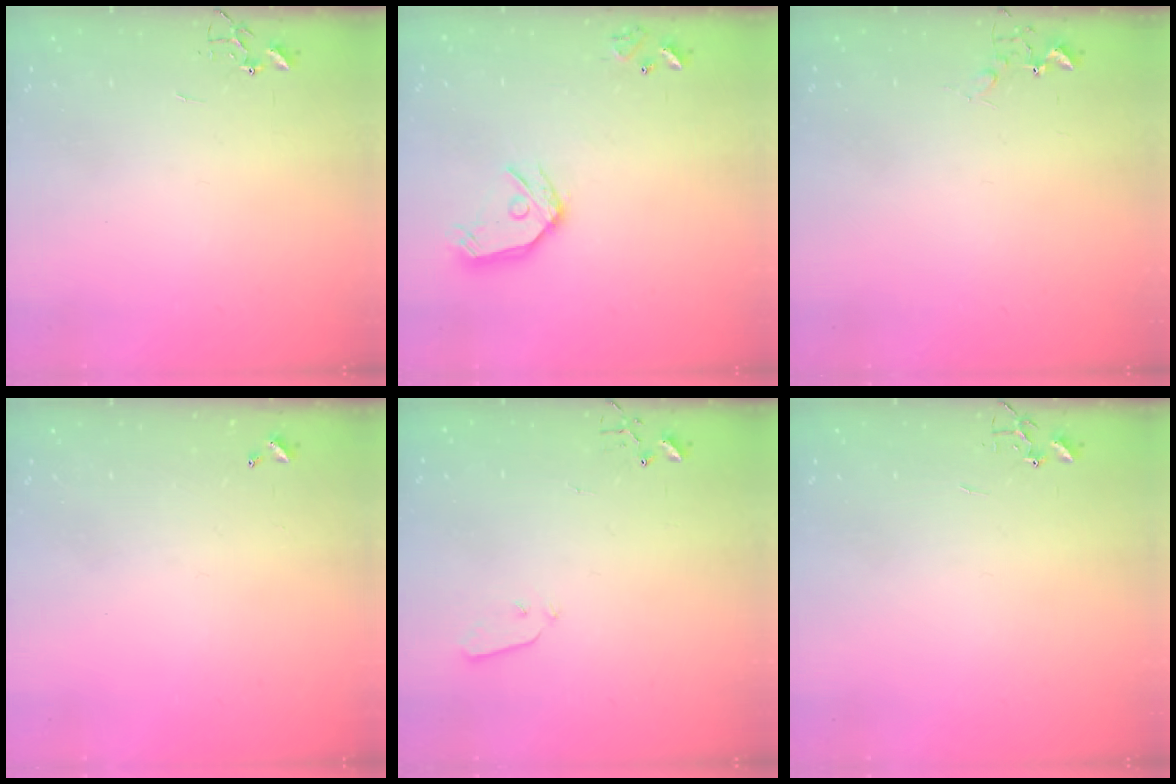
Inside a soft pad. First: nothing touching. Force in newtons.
{"total": 12.3, "press": 12.2, "slide": 1.5}
{"total": 6.6, "press": 6.6, "slide": 0.8}
{"total": 0.0}
{"total": 3.7, "press": 3.7, "slide": 0.1}
{"total": 0.0}